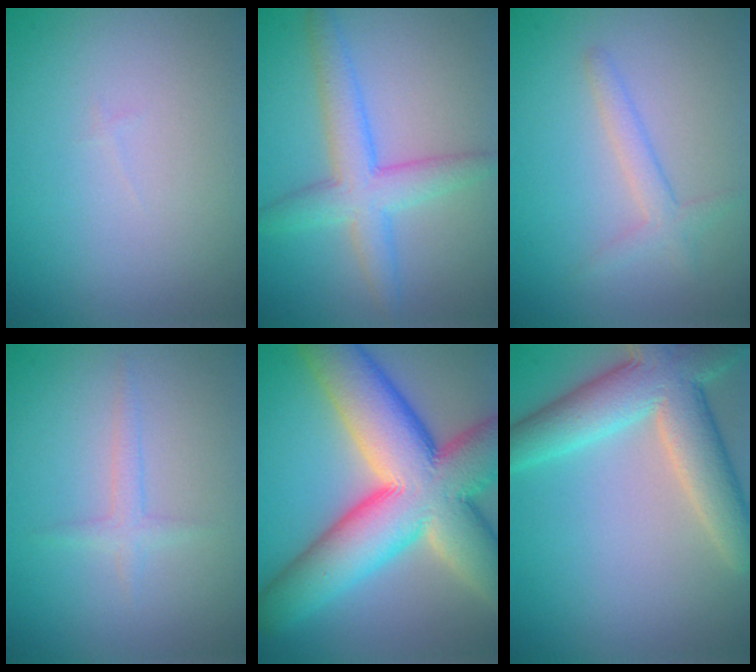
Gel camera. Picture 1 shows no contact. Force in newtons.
{"total": 4.5, "press": 4.5, "slide": 0.1}
{"total": 1.9, "press": 1.9, "slide": 0.1}
{"total": 1.3, "press": 1.3, "slide": 0.1}
{"total": 15.3, "press": 15.3, "slide": 1.1}
{"total": 8.0, "press": 8.0, "slide": 0.3}